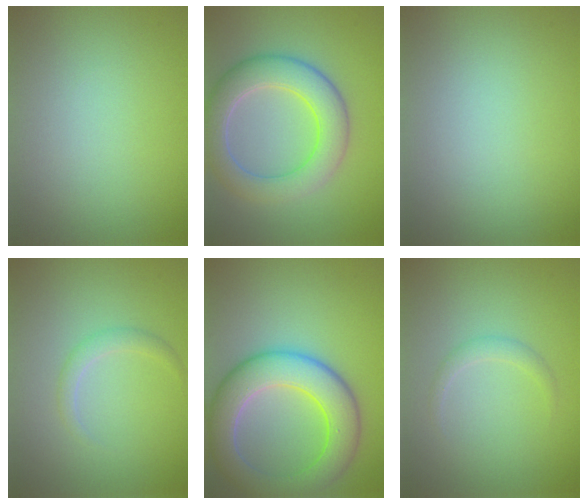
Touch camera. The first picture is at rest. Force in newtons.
{"total": 6.2, "press": 6.2, "slide": 0.3}
{"total": 0.0}
{"total": 1.3, "press": 1.2, "slide": 0.1}
{"total": 8.0, "press": 8.0, "slide": 0.4}
{"total": 1.1, "press": 1.1, "slide": 0.1}